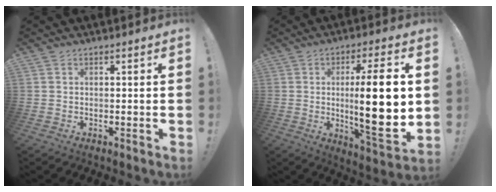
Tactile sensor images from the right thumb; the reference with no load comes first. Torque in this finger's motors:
{"motor_torque": [0.59, 0.73, 1.75, -0.10, 0.15]}